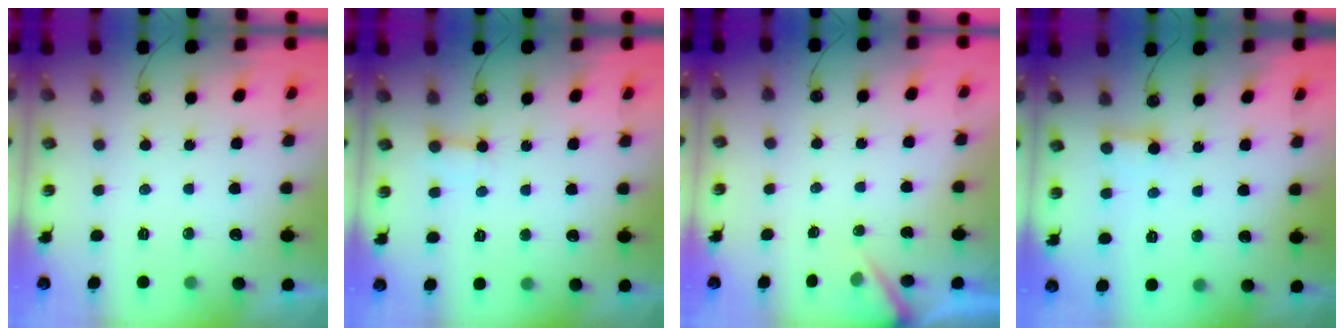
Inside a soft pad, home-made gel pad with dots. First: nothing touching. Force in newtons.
{"total": 2.9, "press": 2.9, "slide": 0.3}
{"total": 2.9, "press": 2.9, "slide": 0.2}
{"total": 2.8, "press": 2.8, "slide": 0.3}